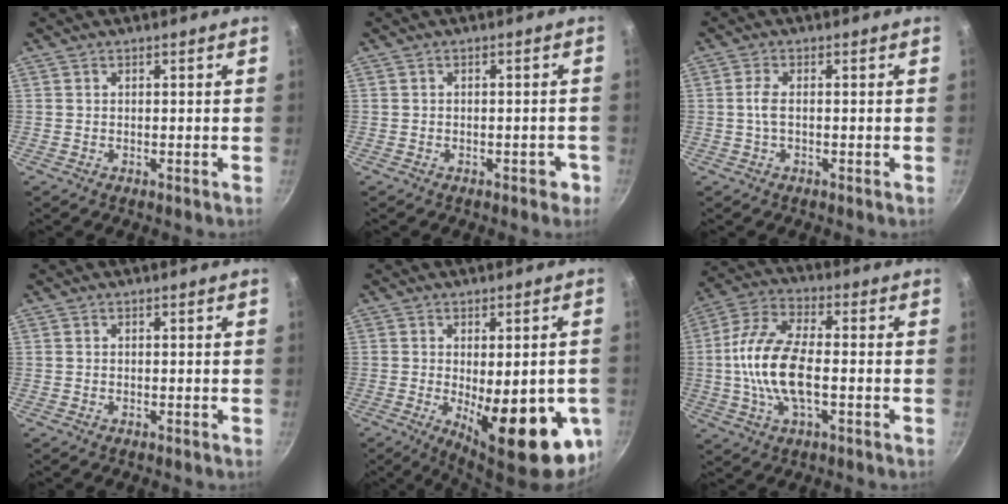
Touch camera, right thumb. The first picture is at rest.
{"total": 2.5, "force": [-1.3, 1.6, 1.5], "torque": [0.000, 0.023, -0.006]}
{"total": 2.5, "force": [-0.4, 0.9, 2.3], "torque": [-0.059, 0.006, -0.011]}
{"total": 0.0}
{"total": 19.9, "force": [-4.9, 7.2, 17.9], "torque": [-0.208, -0.017, -0.048]}
{"total": 14.4, "force": [-1.6, 6.6, 12.7], "torque": [-0.248, 0.027, -0.047]}